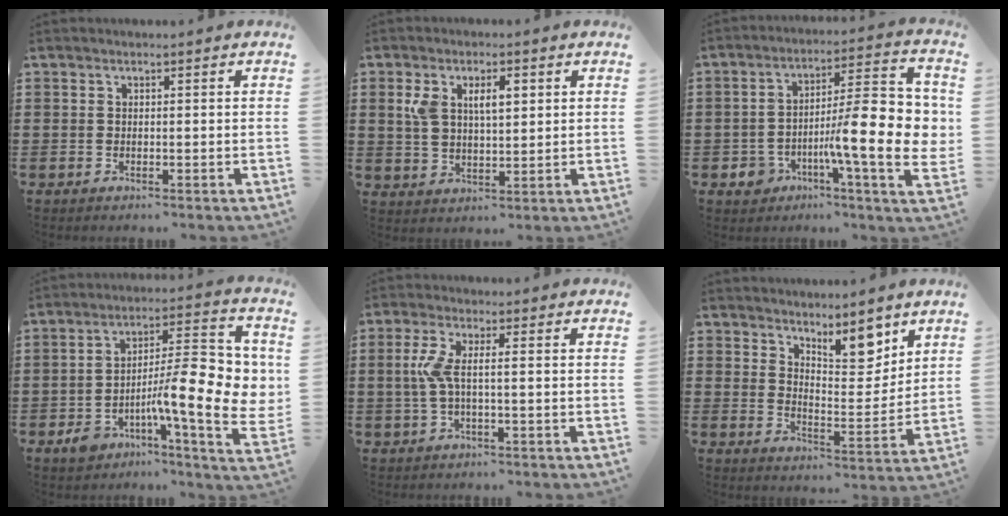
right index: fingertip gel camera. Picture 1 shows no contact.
{"total": 6.1, "force": [2.0, 3.2, 4.8], "torque": [-0.096, 0.009, 0.032]}
{"total": 14.6, "force": [-1.9, 5.3, 13.5], "torque": [-0.207, -0.007, -0.032]}
{"total": 14.5, "force": [-1.7, 4.4, 13.7], "torque": [-0.201, -0.013, -0.027]}
{"total": 4.5, "force": [-0.3, 0.5, 4.5], "torque": [-0.114, -0.012, -0.018]}
{"total": 7.8, "force": [6.2, 2.5, 3.9], "torque": [-0.061, -0.031, 0.106]}